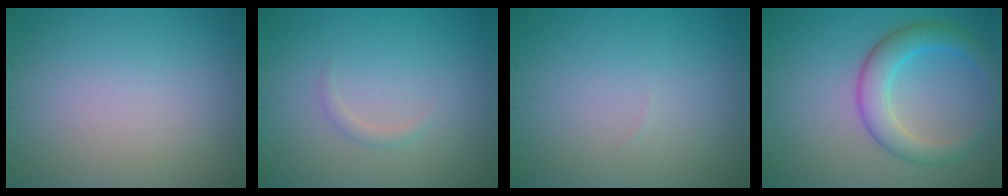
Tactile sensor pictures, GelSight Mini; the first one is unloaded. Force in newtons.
{"total": 0.8, "press": 0.8, "slide": 0.1}
{"total": 0.0}
{"total": 4.7, "press": 4.7, "slide": 0.1}